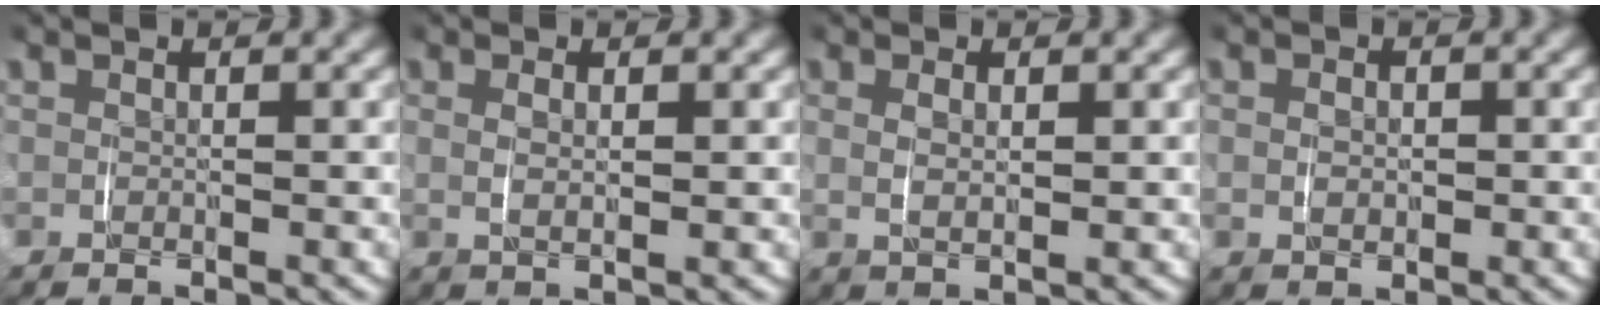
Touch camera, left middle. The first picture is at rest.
{"total": 1.5, "force": [0.5, 0.3, 1.4], "torque": [-0.026, -0.003, 0.014]}
{"total": 1.8, "force": [0.6, 0.6, 1.5], "torque": [-0.029, -0.005, 0.018]}
{"total": 1.4, "force": [0.0, 1.0, 0.9], "torque": [-0.013, -0.005, 0.004]}